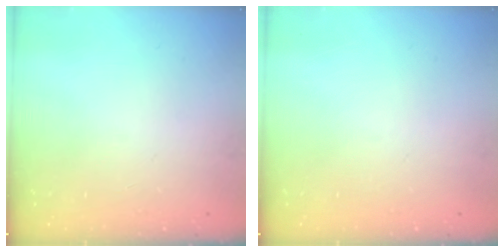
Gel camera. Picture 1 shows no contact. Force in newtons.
{"total": 0.0}